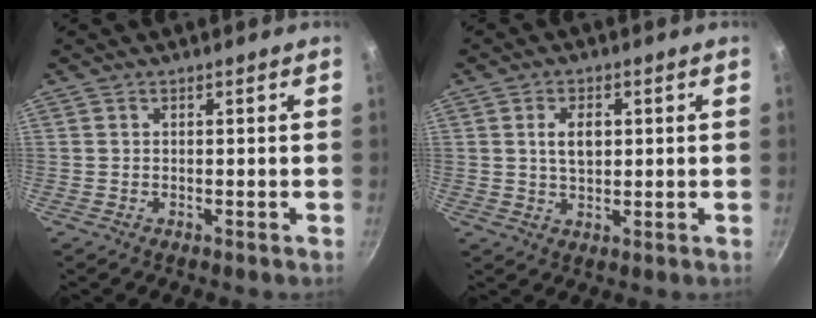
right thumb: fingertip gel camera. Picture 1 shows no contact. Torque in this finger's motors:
{"motor_torque": [-0.61, 1.13, 0.74, 0.28, 0.28]}